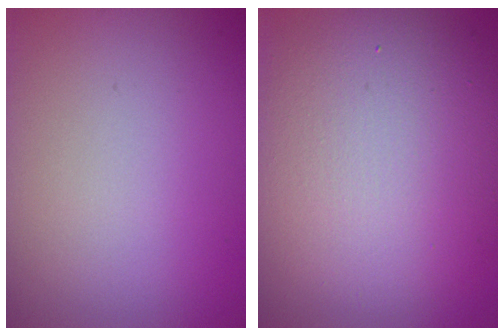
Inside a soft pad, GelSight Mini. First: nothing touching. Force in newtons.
{"total": 11.9, "press": 11.9, "slide": 0.7}